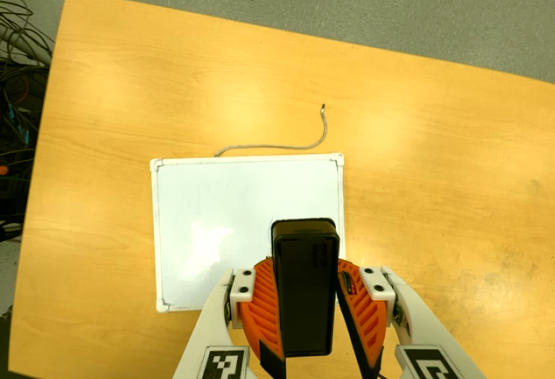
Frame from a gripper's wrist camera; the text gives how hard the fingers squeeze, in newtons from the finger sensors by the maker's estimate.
{"total": 7.2, "left": 7.5, "right": 6.9}